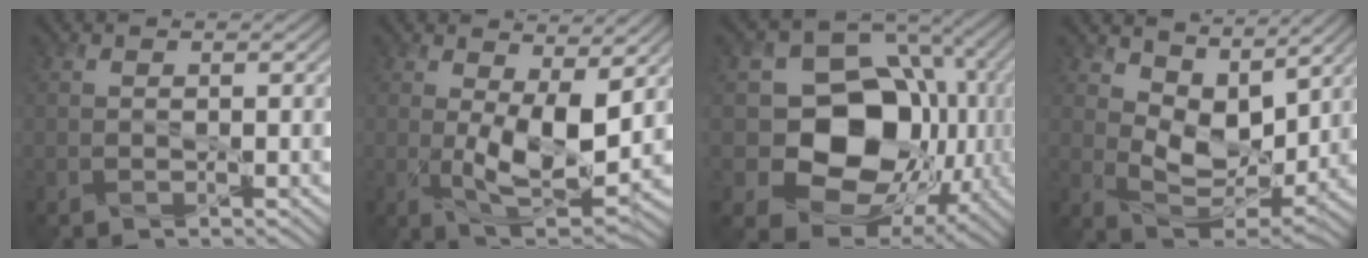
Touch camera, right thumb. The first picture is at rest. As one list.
[{"total": 8.6, "force": [1.2, 3.6, 7.7], "torque": [-0.148, -0.011, 0.025]}, {"total": 16.3, "force": [-0.4, 13.1, 9.6], "torque": [-0.168, -0.031, -0.009]}, {"total": 7.9, "force": [4.7, 4.4, 4.5], "torque": [-0.097, -0.008, 0.082]}]